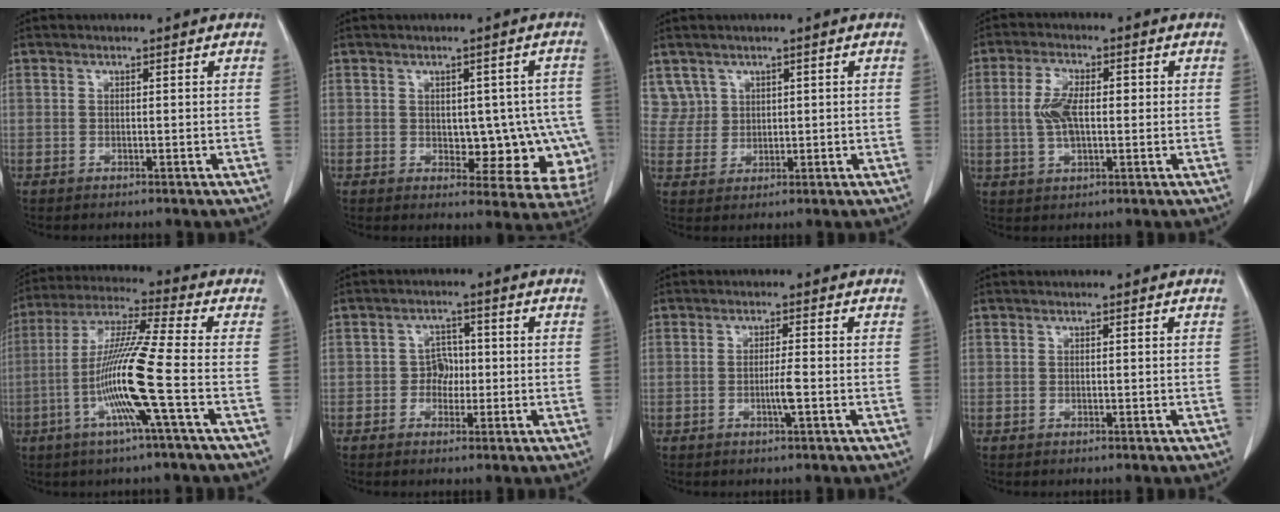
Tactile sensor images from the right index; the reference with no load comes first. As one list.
[{"total": 9.9, "force": [-1.5, 6.1, 7.7], "torque": [-0.059, 0.016, -0.004]}, {"total": 4.0, "force": [2.3, 3.2, -0.4], "torque": [0.023, 0.006, 0.050]}, {"total": 6.2, "force": [0.3, 2.8, 5.6], "torque": [-0.119, 0.015, 0.007]}, {"total": 13.1, "force": [-3.6, -1.5, 12.5], "torque": [-0.245, -0.006, -0.076]}, {"total": 2.9, "force": [-0.4, 2.5, 1.4], "torque": [-0.009, 0.011, -0.008]}, {"total": 2.4, "force": [-0.7, -0.3, 2.3], "torque": [-0.039, -0.001, -0.010]}, {"total": 0.0}]